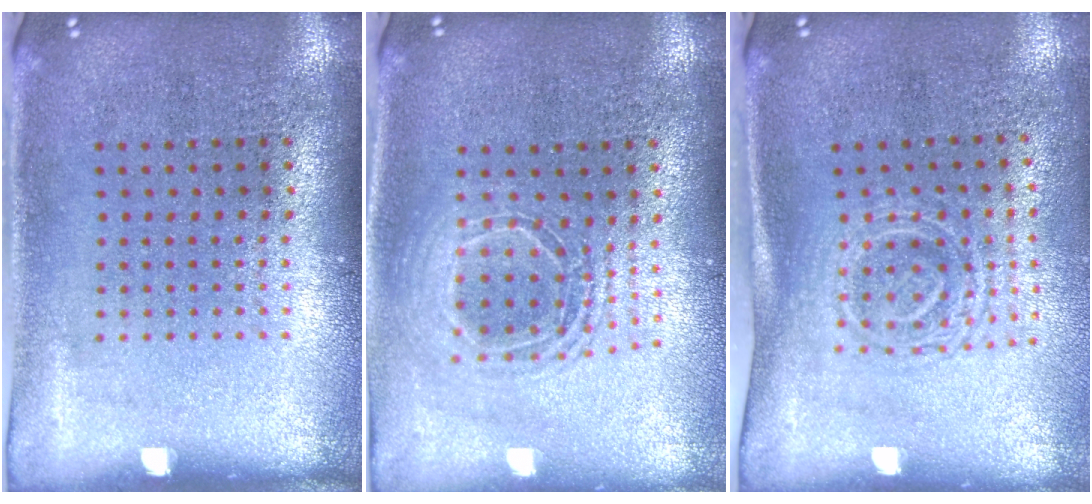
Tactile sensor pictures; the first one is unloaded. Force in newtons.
{"total": 1.5, "press": 1.3, "slide": 0.8}
{"total": 1.7, "press": 1.3, "slide": 1.1}